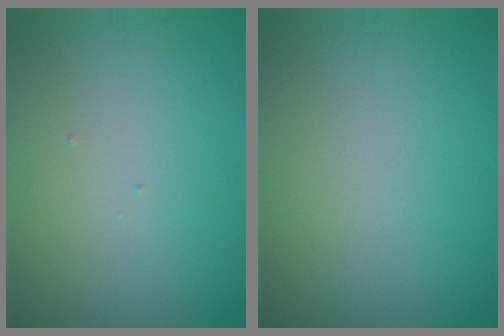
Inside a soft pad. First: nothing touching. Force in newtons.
{"total": 0.0}